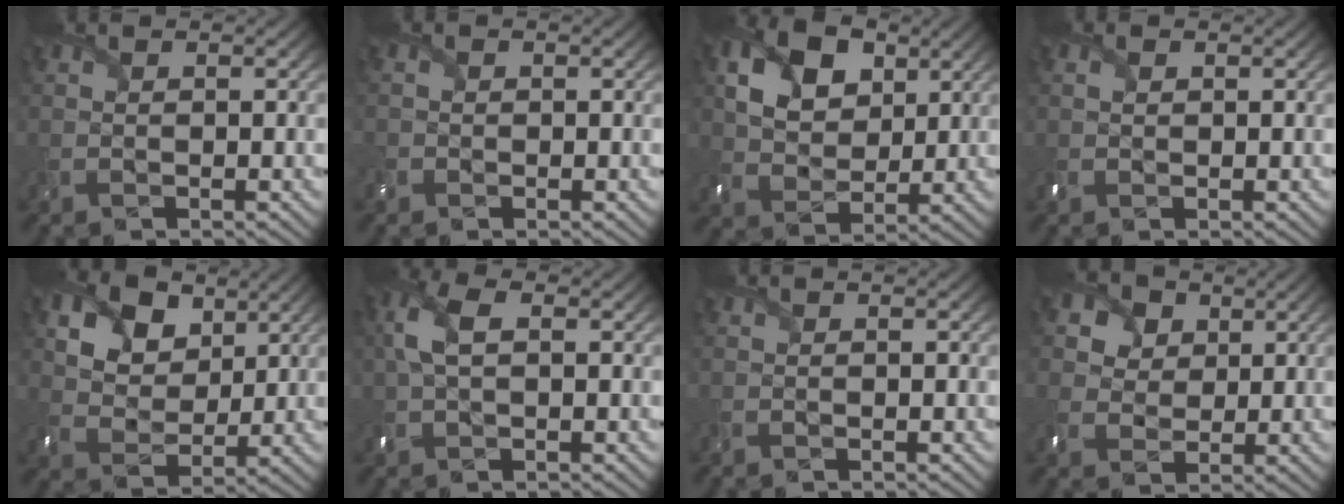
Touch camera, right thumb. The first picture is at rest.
{"total": 1.4, "force": [-0.6, 1.3, 0.2], "torque": [-0.004, -0.005, -0.015]}
{"total": 9.6, "force": [4.0, 6.5, 5.9], "torque": [-0.141, 0.003, 0.063]}
{"total": 1.3, "force": [0.3, 1.0, 0.8], "torque": [-0.024, 0.001, 0.006]}
{"total": 10.1, "force": [5.4, 6.8, 5.0], "torque": [-0.150, -0.008, 0.106]}
{"total": 5.0, "force": [0.9, 2.7, 4.1], "torque": [-0.110, 0.011, 0.014]}
{"total": 0.0}
{"total": 6.4, "force": [3.3, 4.9, 2.5], "torque": [-0.090, -0.002, 0.054]}